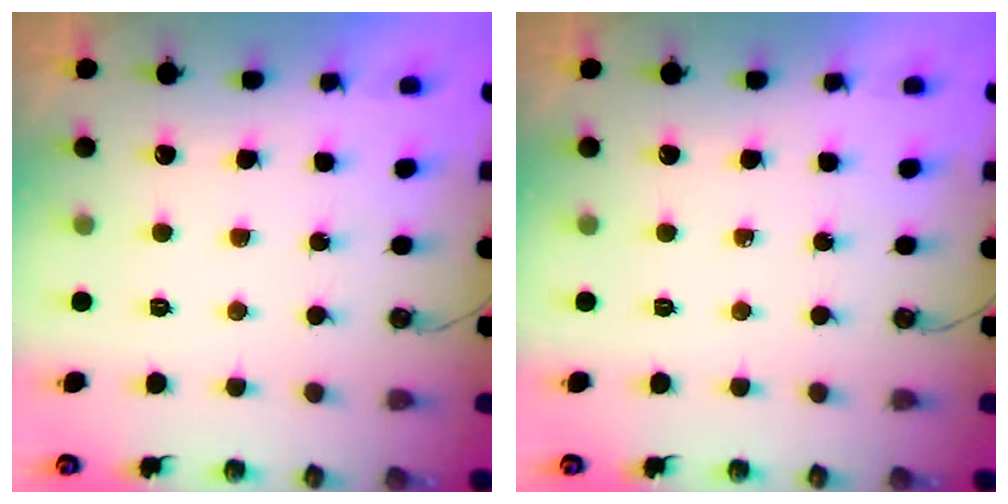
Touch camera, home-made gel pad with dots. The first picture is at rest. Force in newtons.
{"total": 0.0}